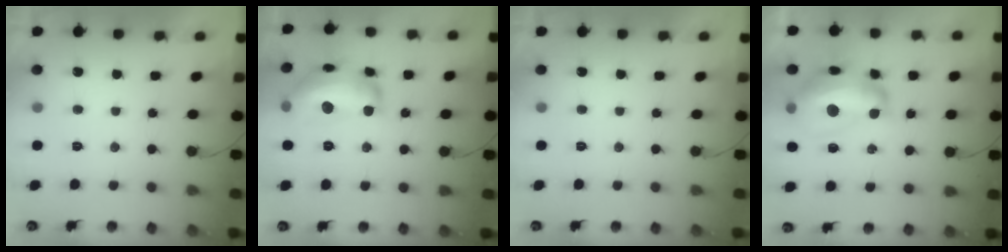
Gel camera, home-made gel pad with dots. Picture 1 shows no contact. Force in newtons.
{"total": 17.7, "press": 17.6, "slide": 1.3}
{"total": 0.0}
{"total": 17.5, "press": 17.5, "slide": 1.4}